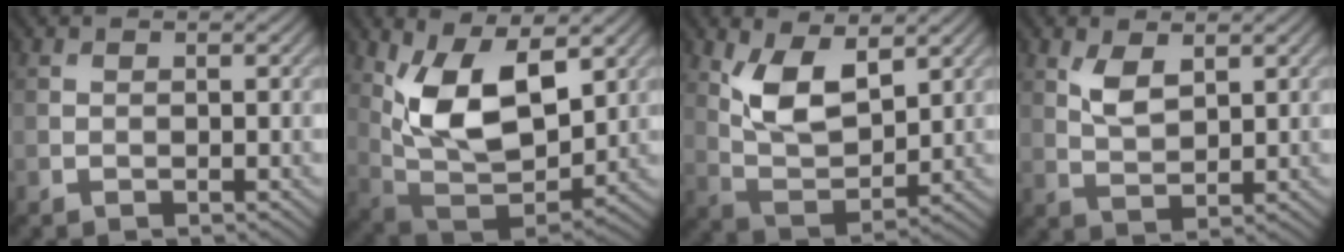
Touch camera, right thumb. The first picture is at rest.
{"total": 12.3, "force": [4.1, 6.3, 9.7], "torque": [-0.202, -0.013, 0.081]}
{"total": 8.1, "force": [3.7, 3.9, 6.1], "torque": [-0.131, -0.010, 0.075]}
{"total": 3.7, "force": [1.8, 1.7, 2.7], "torque": [-0.064, -0.003, 0.040]}